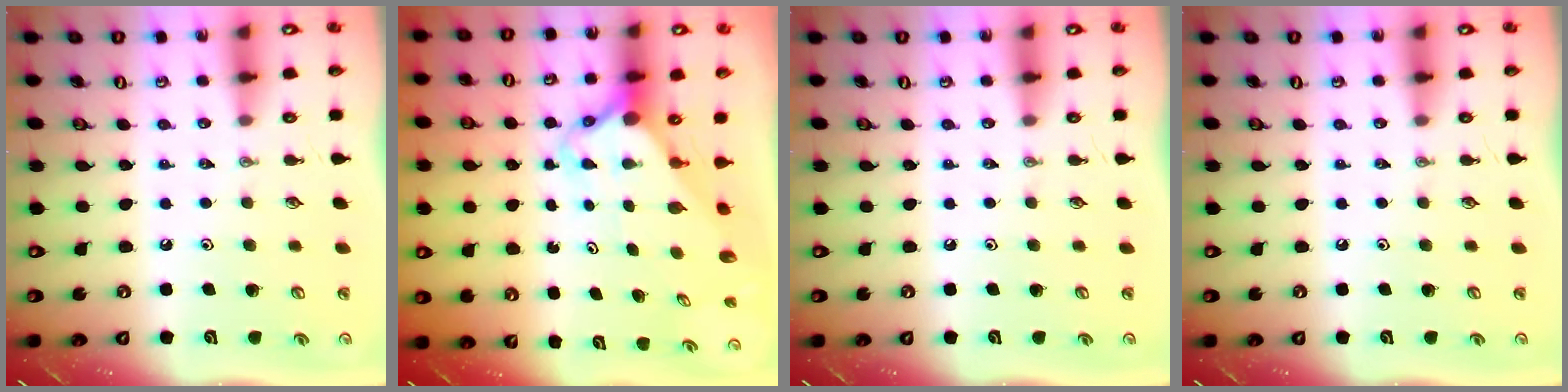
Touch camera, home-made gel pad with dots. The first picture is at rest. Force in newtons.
{"total": 3.5, "press": 3.5, "slide": 0.3}
{"total": 0.0}
{"total": 0.0}